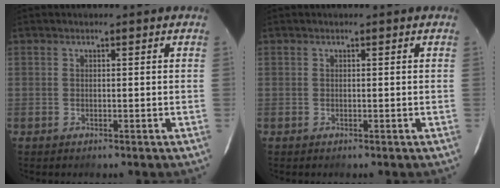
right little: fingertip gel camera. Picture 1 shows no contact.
{"total": 0.0}